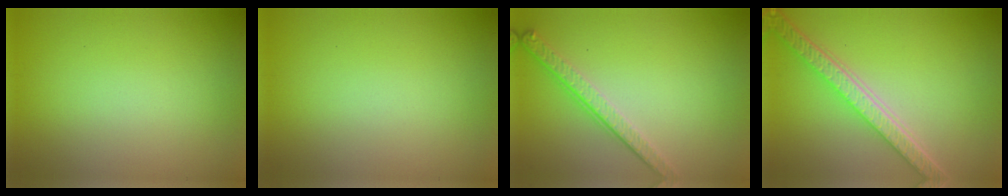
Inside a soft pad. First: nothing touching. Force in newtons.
{"total": 0.0}
{"total": 3.6, "press": 2.6, "slide": 2.4}
{"total": 5.4, "press": 4.1, "slide": 3.4}